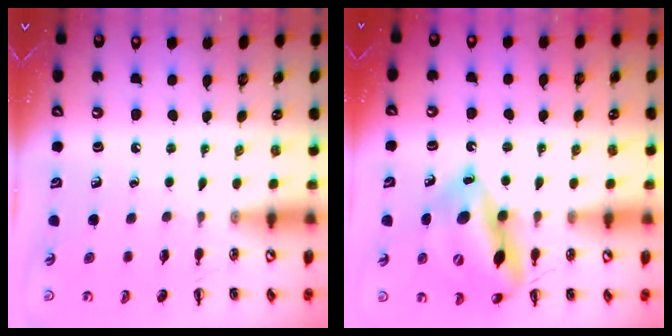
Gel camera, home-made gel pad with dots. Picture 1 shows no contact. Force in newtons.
{"total": 17.5, "press": 17.1, "slide": 4.0}